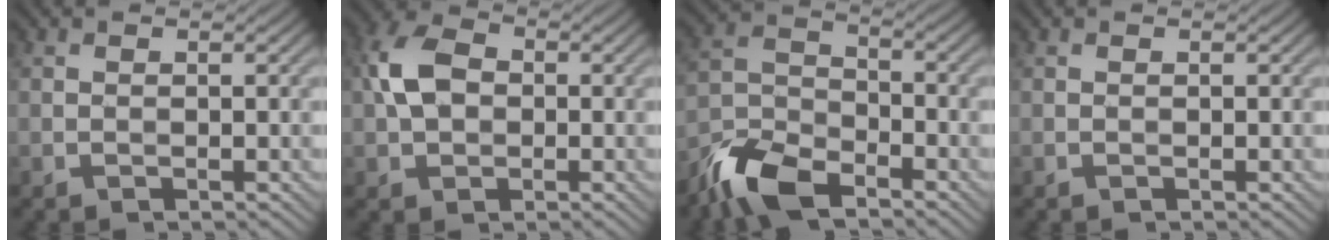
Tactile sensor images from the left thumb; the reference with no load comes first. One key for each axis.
{"total": 5.6, "fx": 0.2, "fy": 4.2, "fz": 3.8, "tx": -0.084, "ty": 0.011, "tz": -0.005}
{"total": 8.9, "fx": -6.9, "fy": 3.5, "fz": 4.4, "tx": -0.090, "ty": -0.007, "tz": -0.153}
{"total": 0.0}